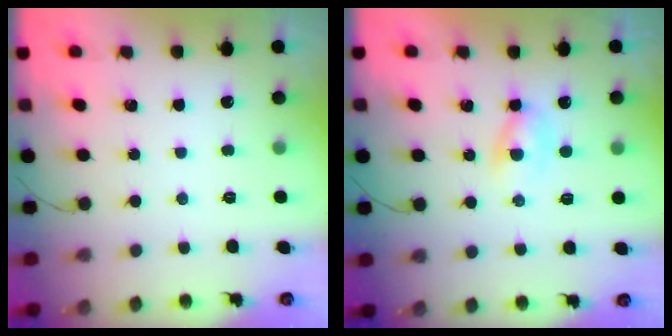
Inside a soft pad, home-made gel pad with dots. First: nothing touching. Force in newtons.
{"total": 2.2, "press": 2.0, "slide": 0.9}